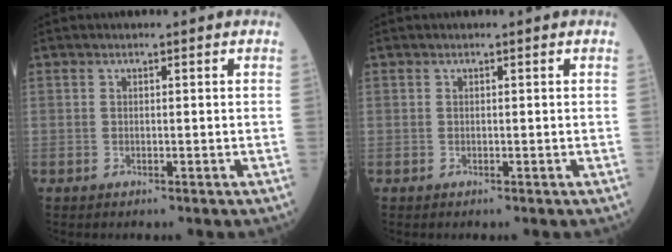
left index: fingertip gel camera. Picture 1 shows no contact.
{"total": 0.0}